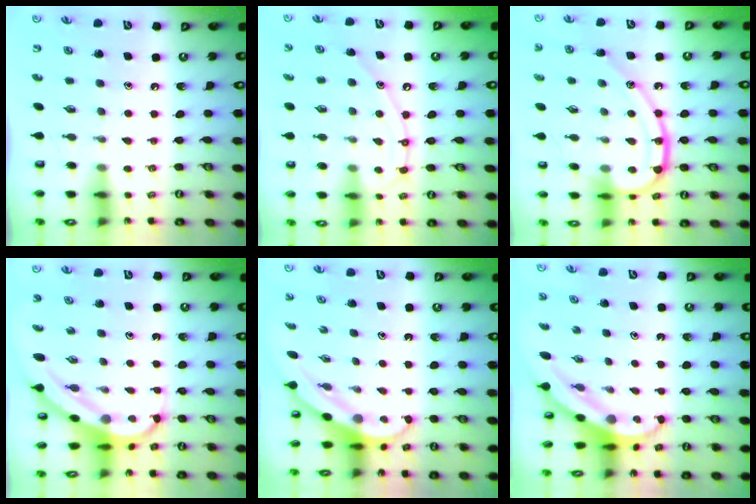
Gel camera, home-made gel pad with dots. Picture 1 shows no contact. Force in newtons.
{"total": 11.2, "press": 11.1, "slide": 1.1}
{"total": 16.9, "press": 16.8, "slide": 1.3}
{"total": 5.7, "press": 5.7, "slide": 0.6}
{"total": 3.6, "press": 3.6, "slide": 0.2}
{"total": 3.7, "press": 3.7, "slide": 0.5}